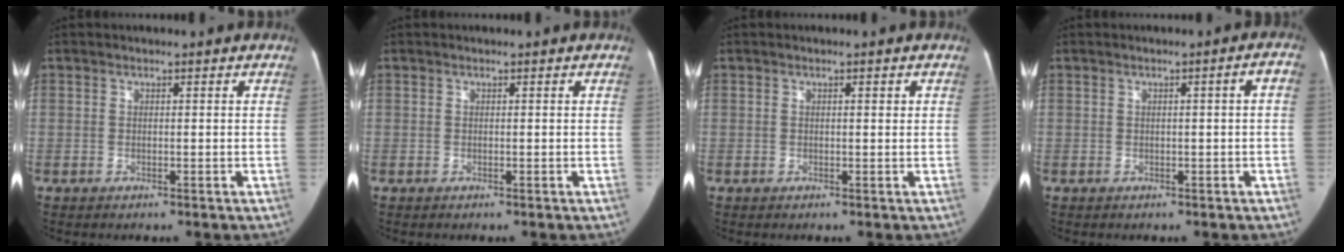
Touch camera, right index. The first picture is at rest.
{"total": 0.0}
{"total": 0.7, "force": [0.3, 0.1, 0.6], "torque": [-0.001, 0.003, 0.004]}
{"total": 2.5, "force": [0.0, 0.1, 2.5], "torque": [-0.027, 0.010, 0.001]}